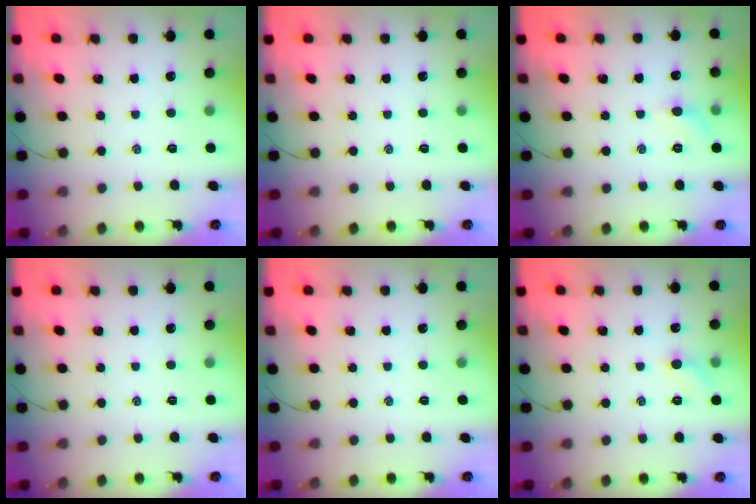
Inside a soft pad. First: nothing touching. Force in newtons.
{"total": 0.0}
{"total": 5.3, "press": 5.0, "slide": 1.8}
{"total": 0.0}
{"total": 0.0}
{"total": 5.2, "press": 5.0, "slide": 1.7}